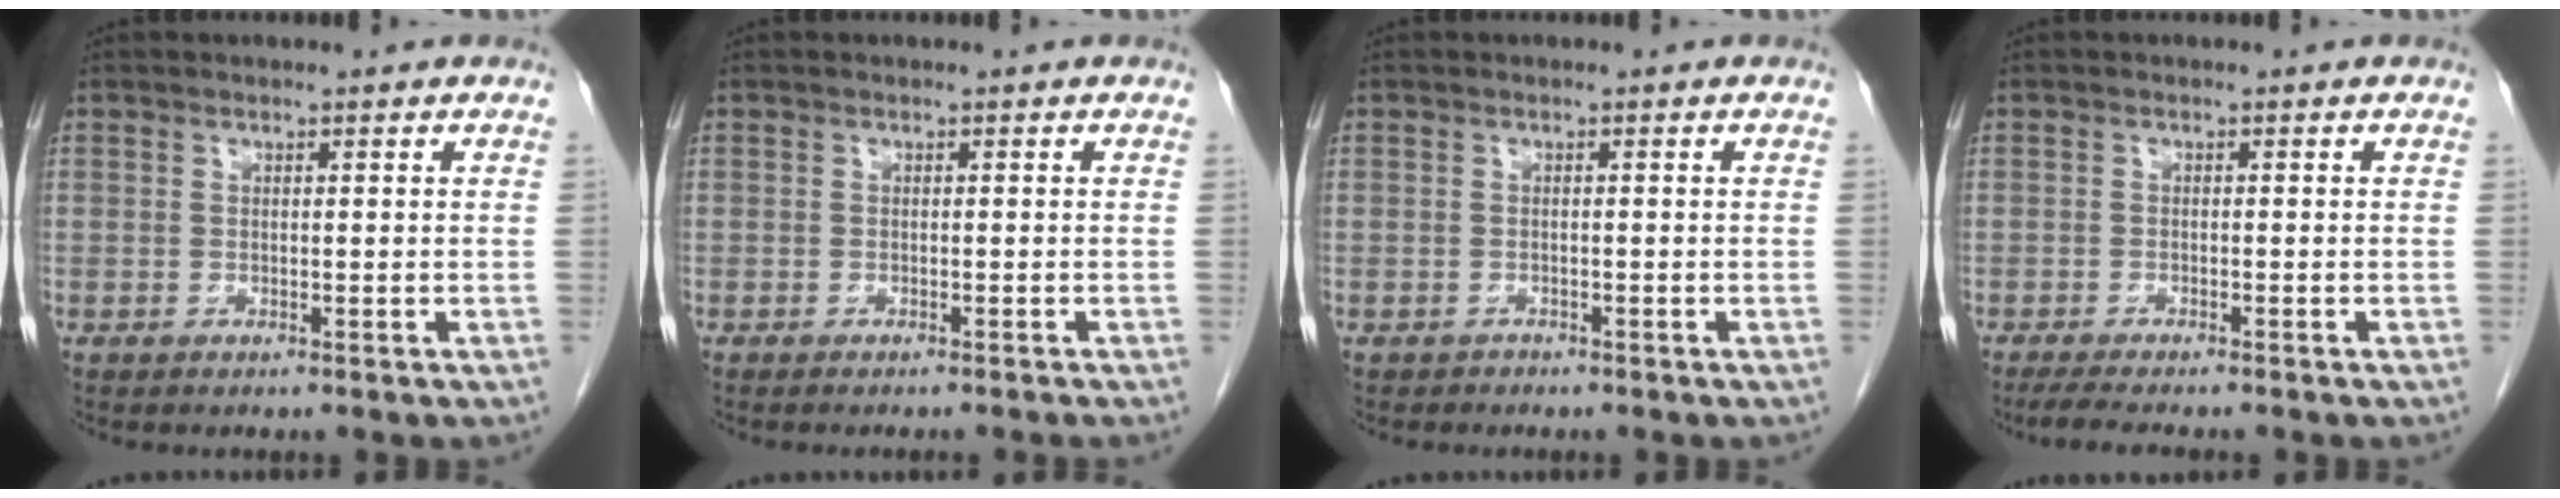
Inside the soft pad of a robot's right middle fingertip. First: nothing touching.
{"total": 2.8, "force": [-2.6, -0.3, 1.2], "torque": [-0.015, 0.001, -0.032]}
{"total": 0.6, "force": [-0.5, 0.3, -0.1], "torque": [-0.010, -0.001, -0.012]}
{"total": 4.7, "force": [-3.9, 0.3, 2.5], "torque": [-0.042, -0.012, -0.060]}